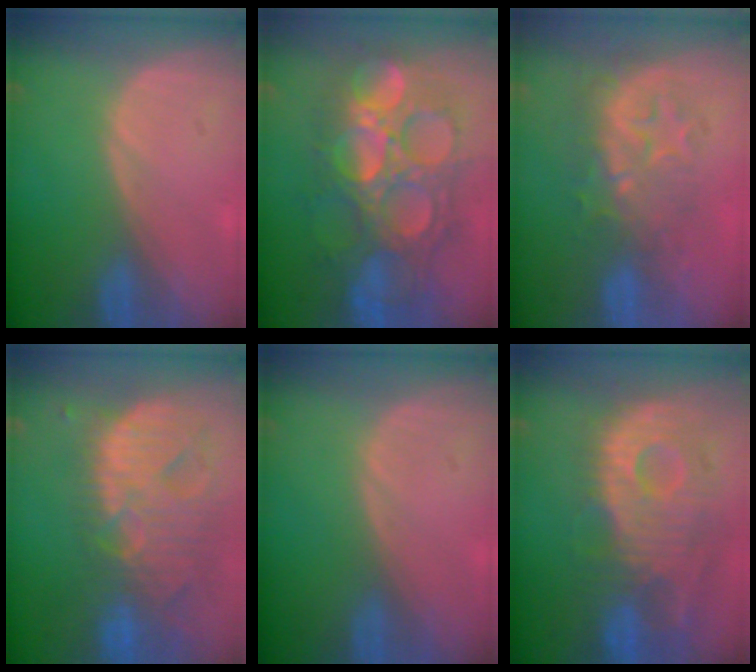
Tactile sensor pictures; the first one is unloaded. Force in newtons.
{"total": 13.6, "press": 13.5, "slide": 1.5}
{"total": 9.1, "press": 7.9, "slide": 4.5}
{"total": 13.8, "press": 11.7, "slide": 7.4}
{"total": 0.0}
{"total": 12.1, "press": 10.8, "slide": 5.4}